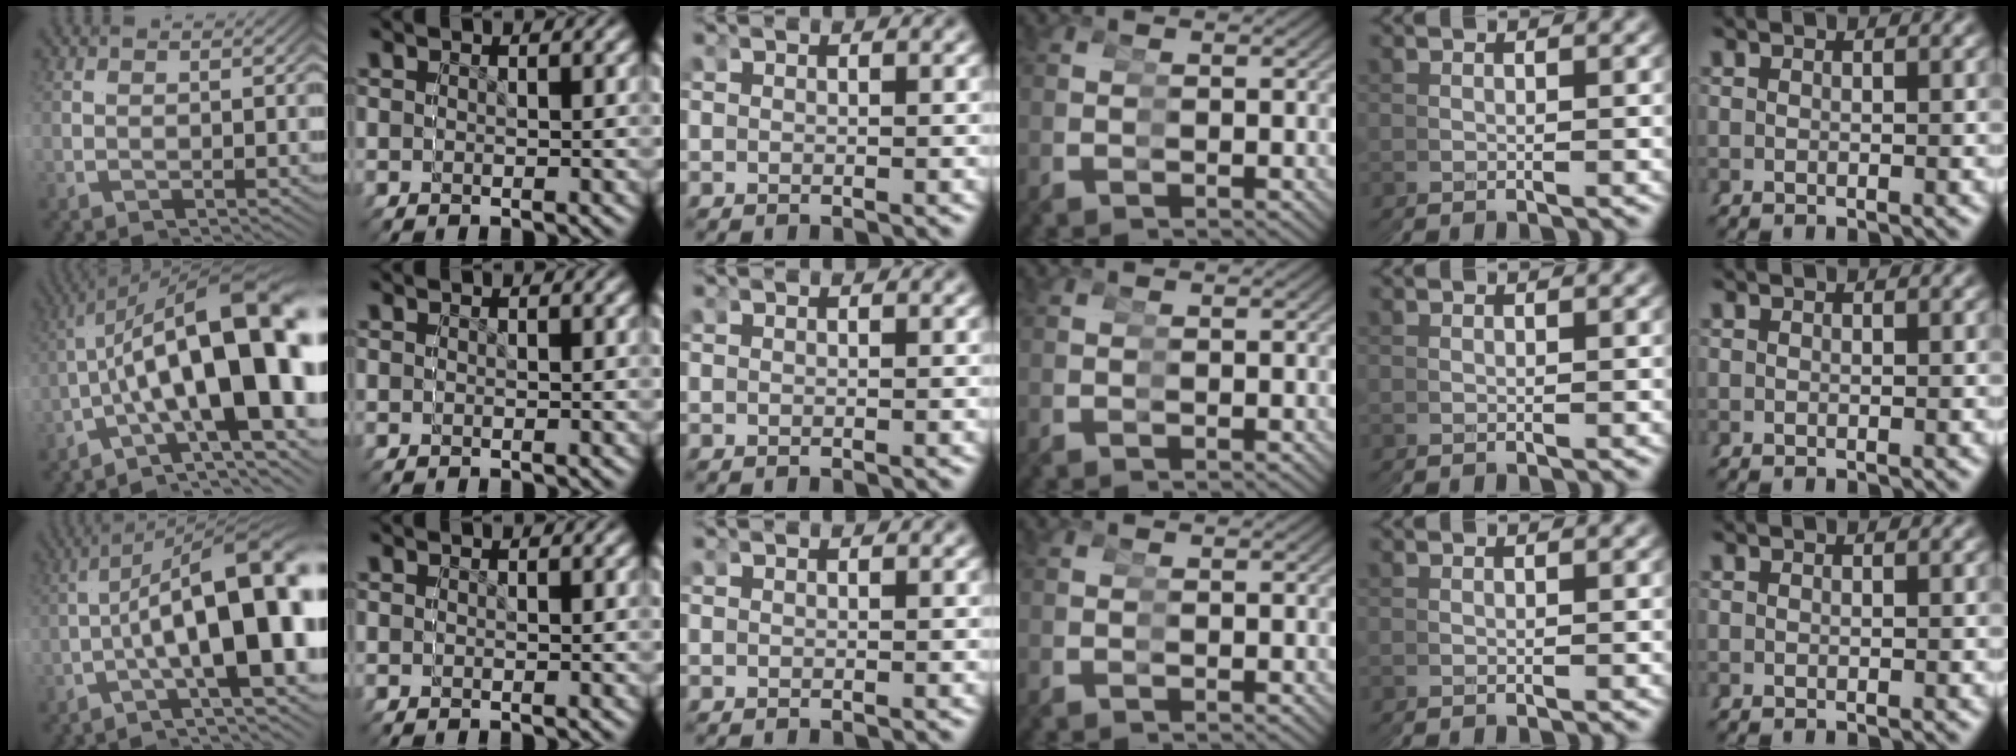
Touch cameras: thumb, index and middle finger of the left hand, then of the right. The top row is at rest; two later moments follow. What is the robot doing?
{"motion": "grasp_and_lifting", "object": "cubes"}